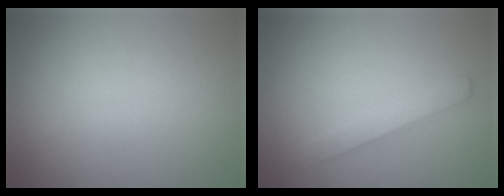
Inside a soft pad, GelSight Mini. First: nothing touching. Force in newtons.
{"total": 1.9, "press": 1.9, "slide": 0.1}